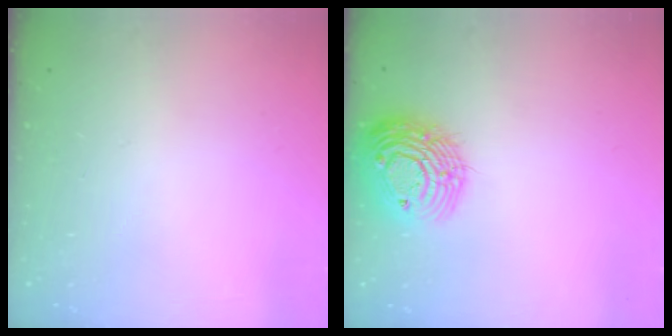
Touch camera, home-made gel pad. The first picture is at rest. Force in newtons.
{"total": 16.9, "press": 16.8, "slide": 1.5}